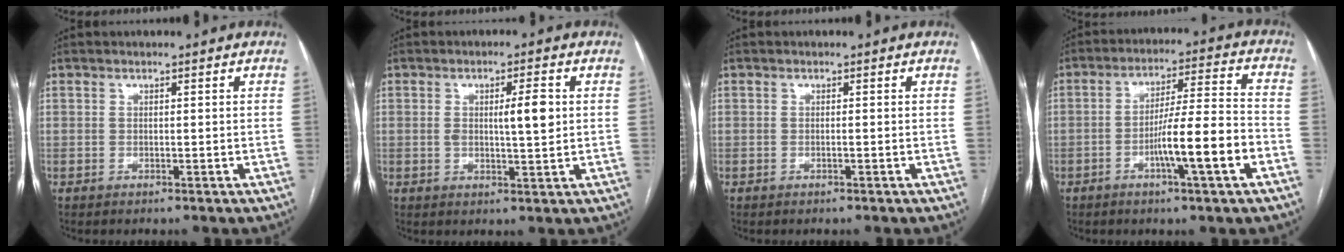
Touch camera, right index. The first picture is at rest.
{"total": 4.9, "force": [0.9, 0.9, 4.8], "torque": [-0.075, 0.003, 0.014]}
{"total": 0.0}
{"total": 11.2, "force": [-4.2, -0.1, 10.4], "torque": [-0.176, 0.006, -0.067]}